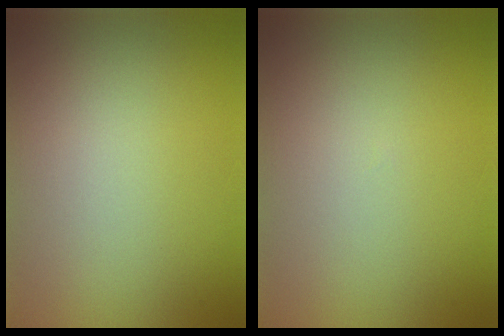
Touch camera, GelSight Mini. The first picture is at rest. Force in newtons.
{"total": 0.0}